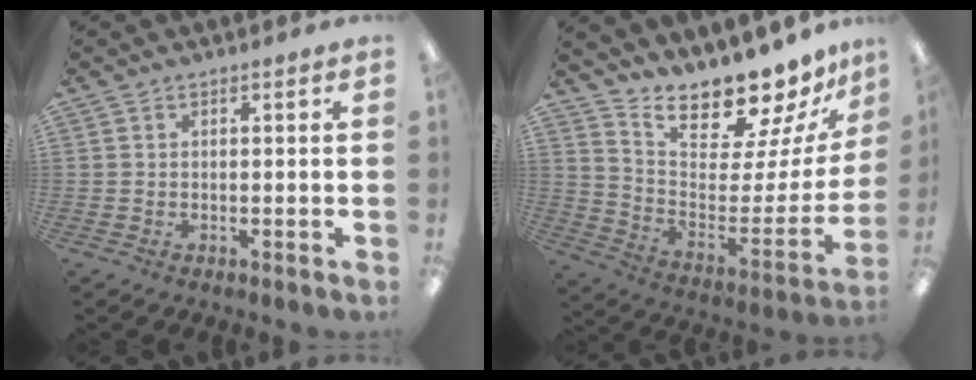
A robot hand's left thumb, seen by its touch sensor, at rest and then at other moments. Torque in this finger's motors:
{"motor_torque": [0.44, 0.20, 0.90, -1.81, 0.07]}